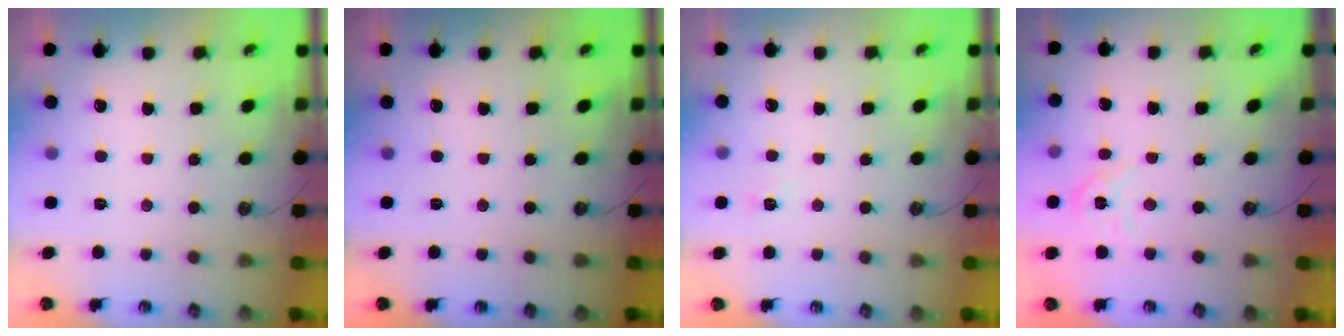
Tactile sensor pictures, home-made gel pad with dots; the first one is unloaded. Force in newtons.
{"total": 0.0}
{"total": 2.3, "press": 2.3, "slide": 0.3}
{"total": 4.1, "press": 4.1, "slide": 0.6}